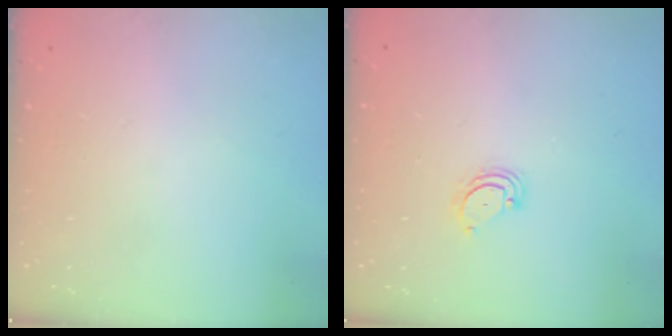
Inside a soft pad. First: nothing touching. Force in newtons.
{"total": 2.3, "press": 2.3, "slide": 0.2}